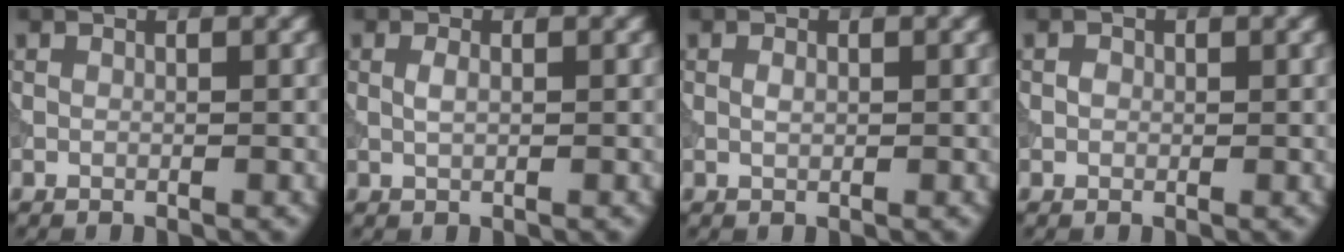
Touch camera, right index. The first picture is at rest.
{"total": 1.0, "force": [0.1, 0.5, 0.9], "torque": [-0.021, 0.000, 0.002]}
{"total": 0.8, "force": [0.1, 0.5, 0.6], "torque": [-0.014, 0.000, 0.002]}
{"total": 0.7, "force": [0.0, 0.6, 0.3], "torque": [-0.002, -0.002, -0.002]}